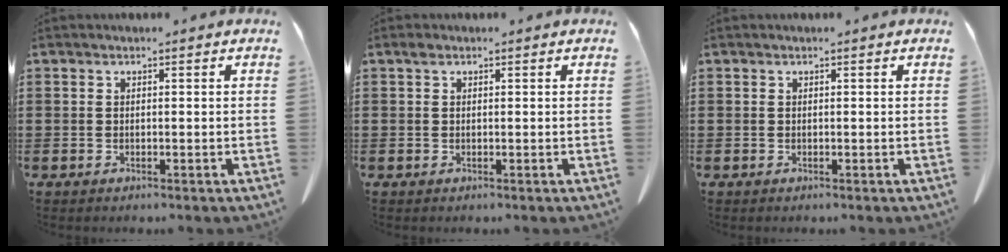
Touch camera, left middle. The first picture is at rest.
{"total": 0.7, "force": [0.4, 0.5, 0.3], "torque": [-0.009, 0.002, 0.010]}
{"total": 0.0}